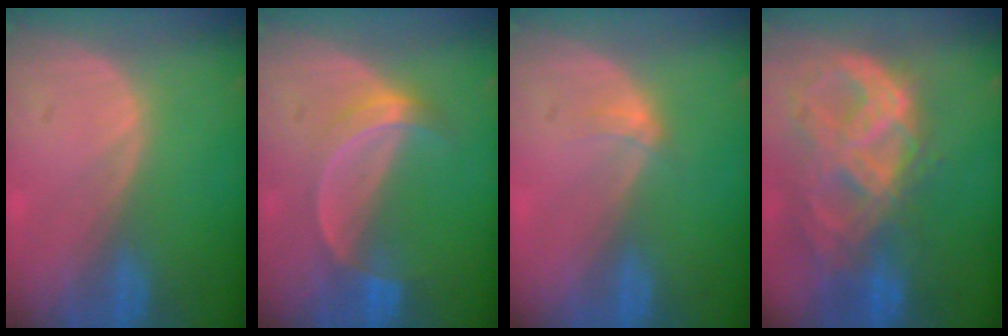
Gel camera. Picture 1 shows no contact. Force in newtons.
{"total": 5.2, "press": 4.7, "slide": 2.2}
{"total": 1.6, "press": 1.3, "slide": 1.0}
{"total": 11.2, "press": 9.5, "slide": 5.9}